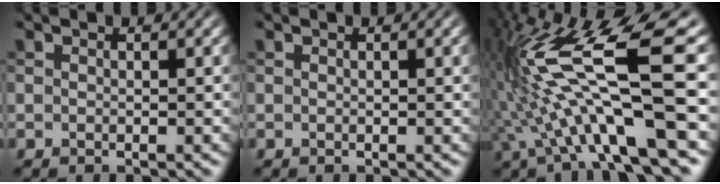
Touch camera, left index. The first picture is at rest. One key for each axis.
{"total": 0.8, "fx": 0.2, "fy": 0.1, "fz": 0.7, "tx": -0.008, "ty": 0.003, "tz": 0.003}
{"total": 13.2, "fx": -0.4, "fy": 2.6, "fz": 12.9, "tx": -0.248, "ty": 0.020, "tz": 0.000}